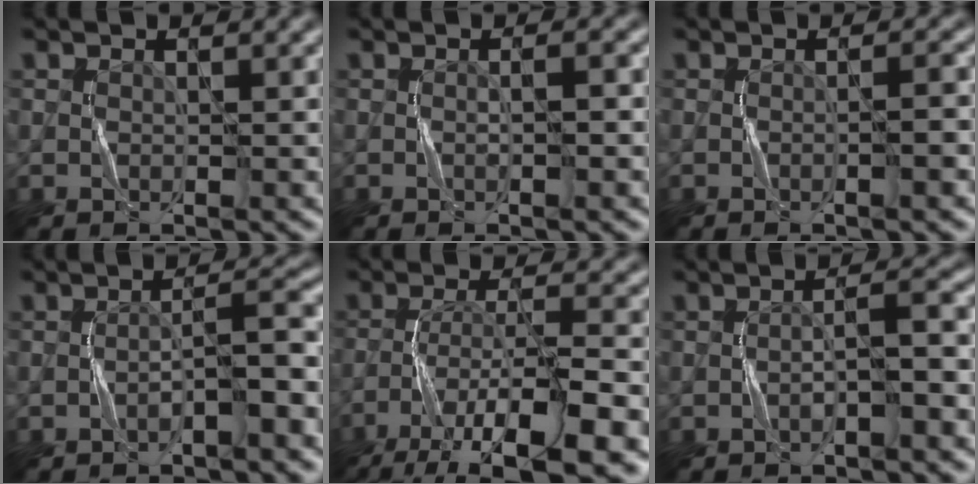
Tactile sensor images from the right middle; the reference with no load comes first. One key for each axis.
{"total": 1.9, "fx": 0.0, "fy": 0.5, "fz": 1.9, "tx": -0.011, "ty": -0.004, "tz": -0.010}
{"total": 2.4, "fx": -0.4, "fy": 0.7, "fz": 2.3, "tx": -0.012, "ty": 0.005, "tz": -0.018}
{"total": 3.8, "fx": -1.5, "fy": 0.4, "fz": 3.5, "tx": -0.052, "ty": 0.019, "tz": -0.031}
{"total": 11.7, "fx": -7.5, "fy": 2.7, "fz": 8.5, "tx": -0.152, "ty": -0.005, "tz": -0.119}
{"total": 3.0, "fx": -1.1, "fy": 0.3, "fz": 2.8, "tx": -0.043, "ty": 0.015, "tz": -0.025}